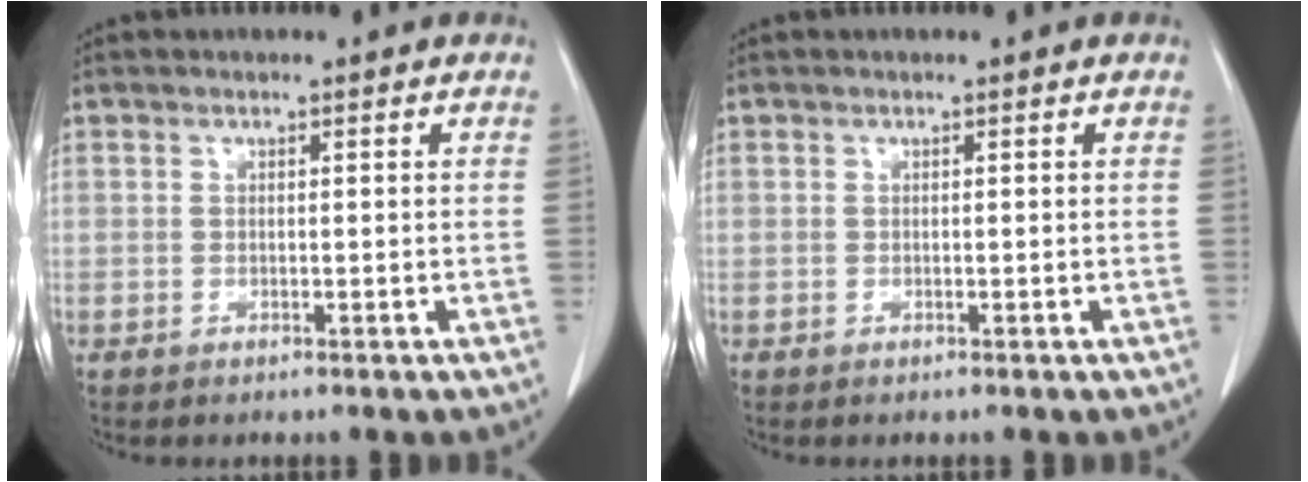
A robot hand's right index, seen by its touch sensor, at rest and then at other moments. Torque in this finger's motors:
{"motor_torque": [0.00, 0.00, 0.00, 0.00]}